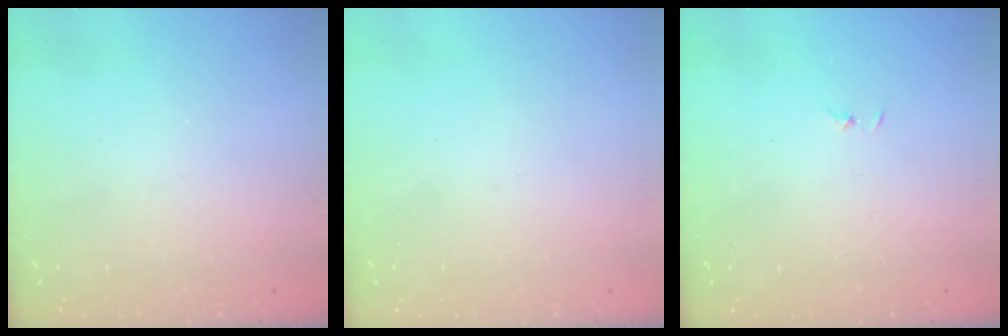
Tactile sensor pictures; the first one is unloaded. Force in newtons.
{"total": 0.0}
{"total": 0.7, "press": 0.7, "slide": 0.1}